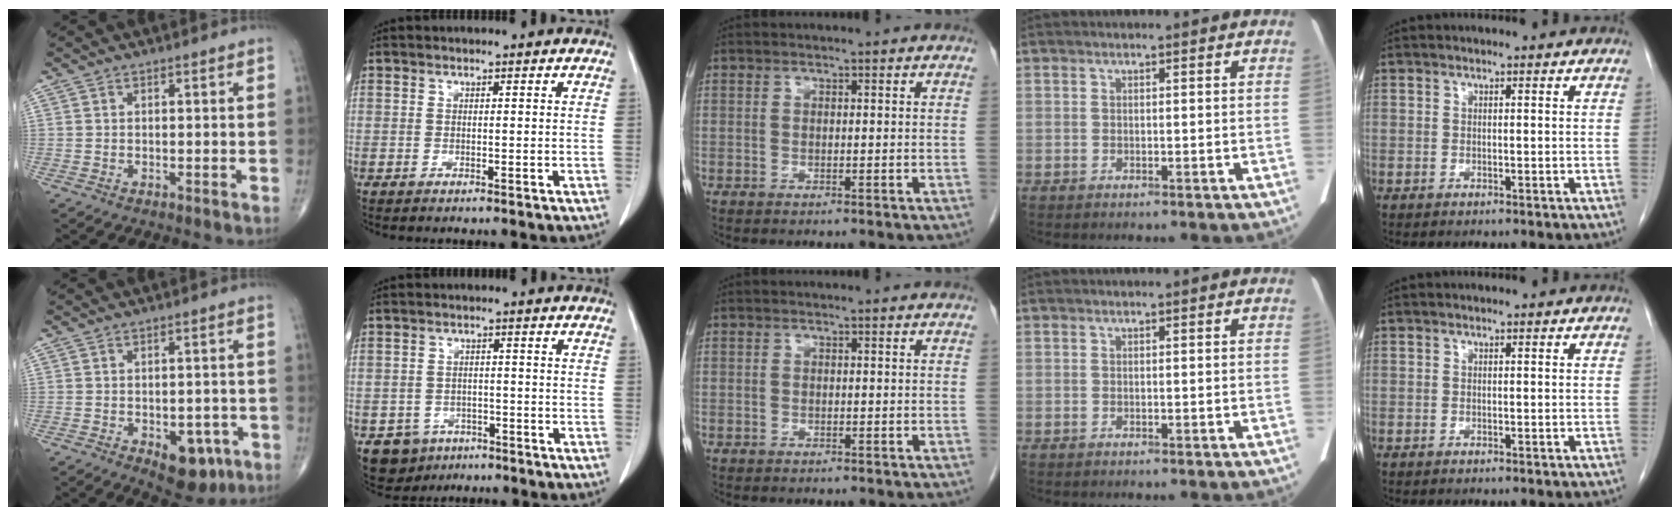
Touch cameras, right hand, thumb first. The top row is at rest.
{"thumb": {"total": 8.3, "force": [-3.6, 4.7, 5.8], "torque": [-0.046, 0.014, -0.036]}, "index": {"total": 5.6, "force": [-3.2, 4.4, 0.9], "torque": [-0.014, 0.008, -0.044]}, "middle": {"total": 0.6, "force": [-0.4, 0.4, 0.0], "torque": [-0.005, 0.003, -0.008]}}